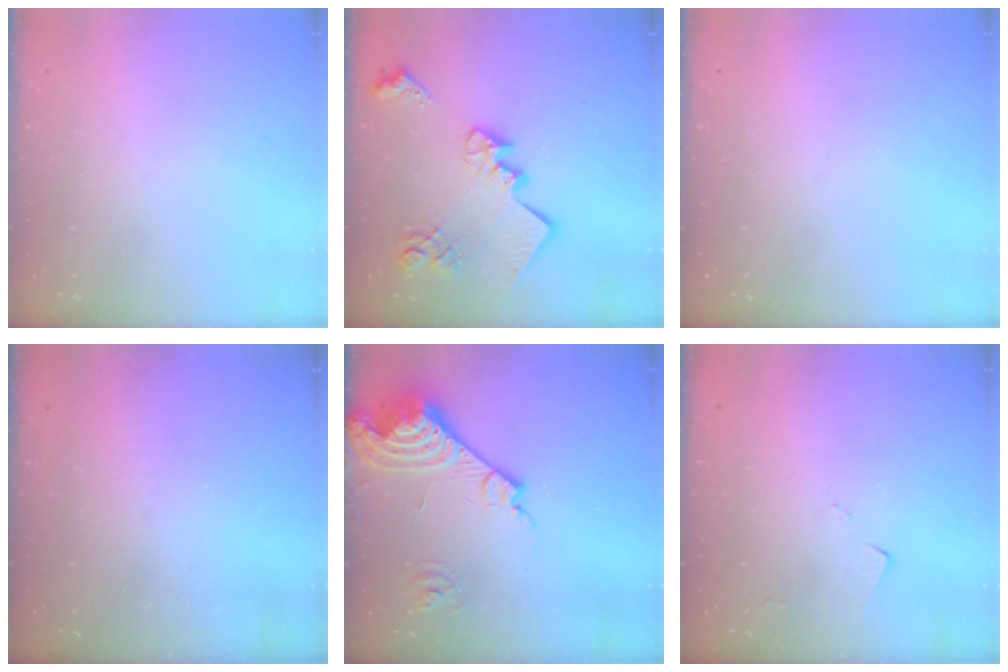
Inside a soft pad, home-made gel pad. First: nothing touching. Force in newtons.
{"total": 20.5, "press": 20.5, "slide": 1.1}
{"total": 0.0}
{"total": 0.8, "press": 0.8, "slide": 0.3}
{"total": 17.0, "press": 16.9, "slide": 2.0}
{"total": 3.5, "press": 3.5, "slide": 0.4}